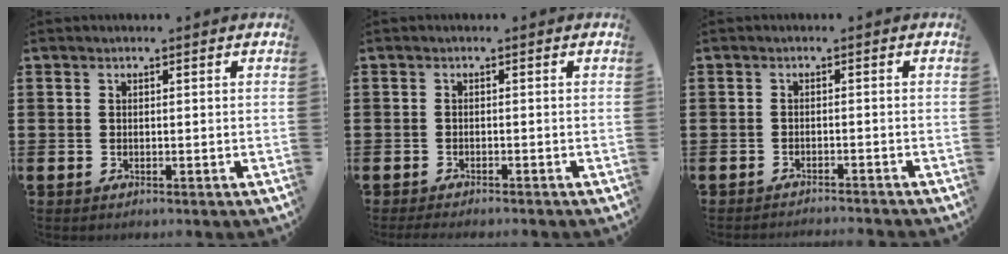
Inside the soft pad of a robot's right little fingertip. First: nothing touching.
{"total": 0.8, "force": [-0.8, 0.0, 0.3], "torque": [-0.005, -0.002, -0.015]}
{"total": 1.1, "force": [-1.1, -0.2, 0.0], "torque": [0.000, 0.002, -0.023]}